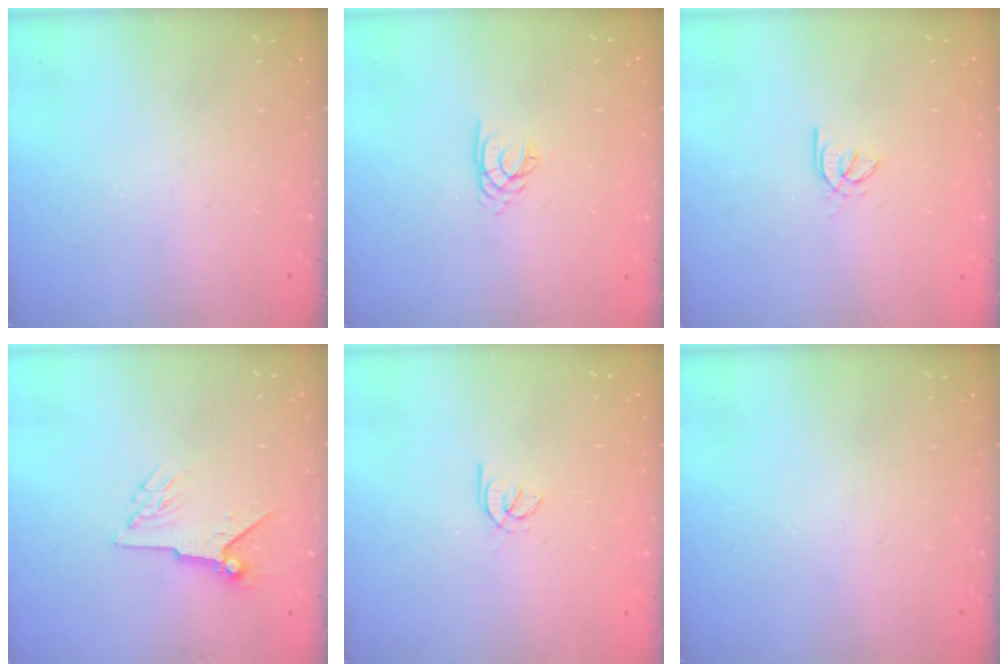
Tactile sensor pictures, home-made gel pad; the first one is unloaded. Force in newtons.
{"total": 2.0, "press": 2.0, "slide": 0.2}
{"total": 2.0, "press": 2.0, "slide": 0.6}
{"total": 8.0, "press": 7.9, "slide": 1.2}
{"total": 1.7, "press": 1.7, "slide": 0.3}
{"total": 0.0}